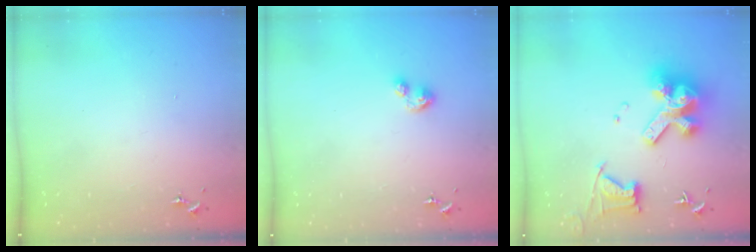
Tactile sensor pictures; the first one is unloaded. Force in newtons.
{"total": 5.2, "press": 5.2, "slide": 0.8}
{"total": 19.7, "press": 19.5, "slide": 2.3}